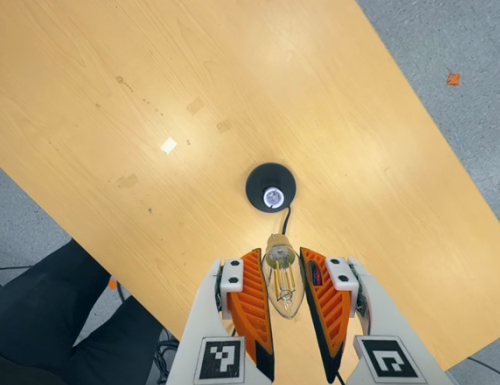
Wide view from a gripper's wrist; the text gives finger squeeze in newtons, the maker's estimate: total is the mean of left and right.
{"total": 12.0, "left": 12.0, "right": 12.0}